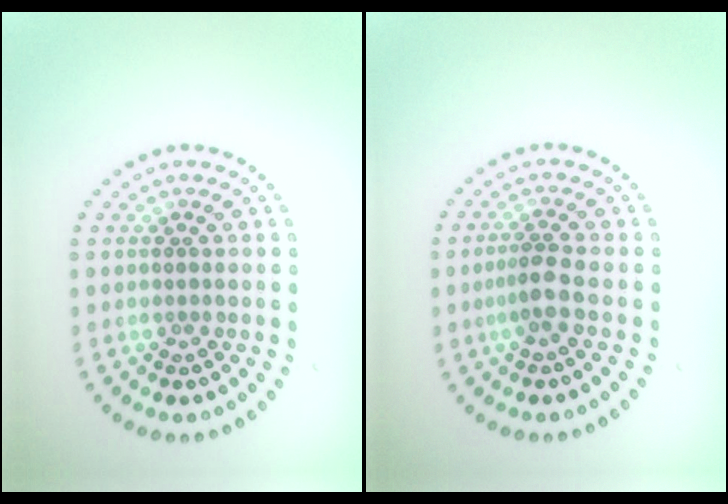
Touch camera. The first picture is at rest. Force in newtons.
{"total": 2.0, "press": 1.6, "slide": 1.2}